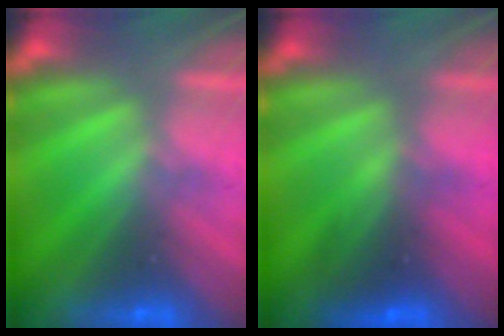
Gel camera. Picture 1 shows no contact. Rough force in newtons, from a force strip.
{"total": 2.7}